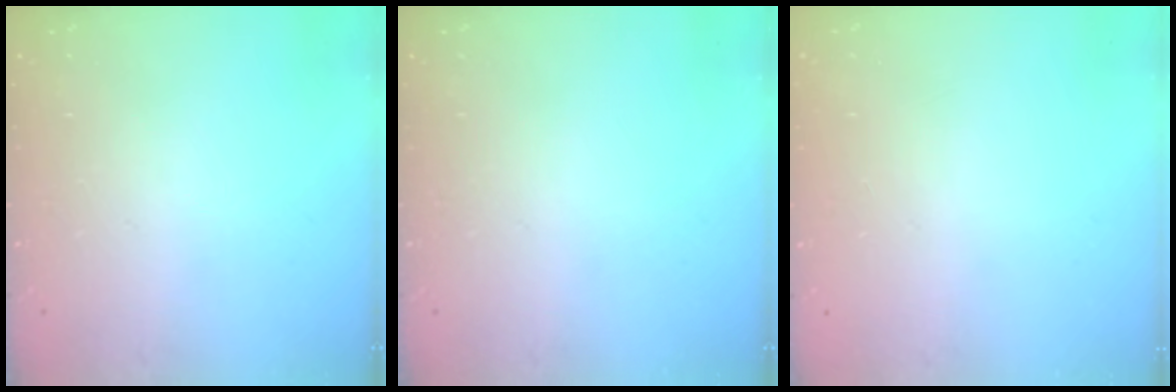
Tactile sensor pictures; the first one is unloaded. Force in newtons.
{"total": 0.0}
{"total": 0.5, "press": 0.5, "slide": 0.1}